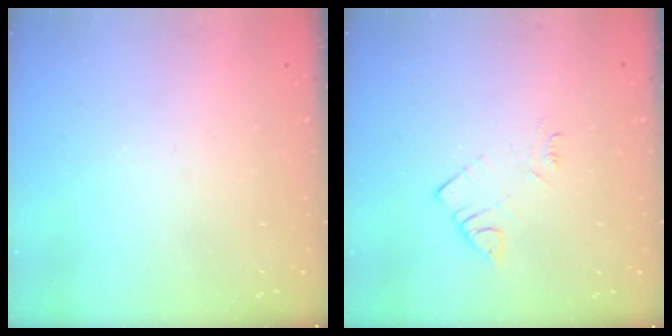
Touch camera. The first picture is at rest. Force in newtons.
{"total": 3.5, "press": 3.5, "slide": 0.5}